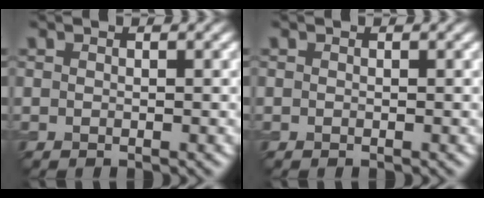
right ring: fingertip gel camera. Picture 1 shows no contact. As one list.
[{"total": 0.0}]